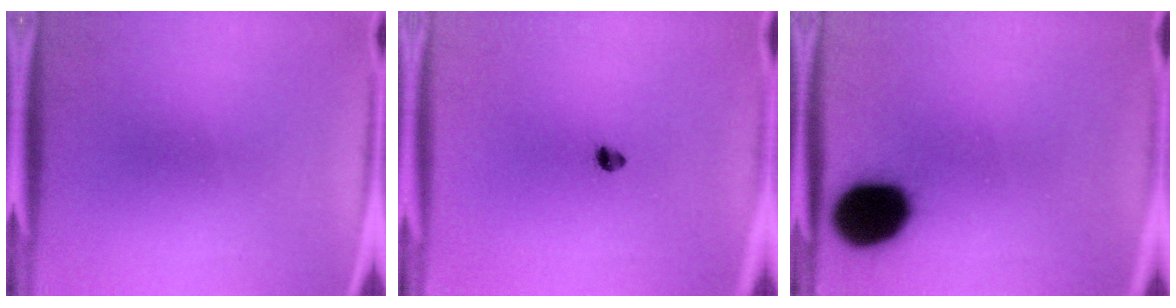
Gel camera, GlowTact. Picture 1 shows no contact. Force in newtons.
{"total": 1.7}
{"total": 18.4}